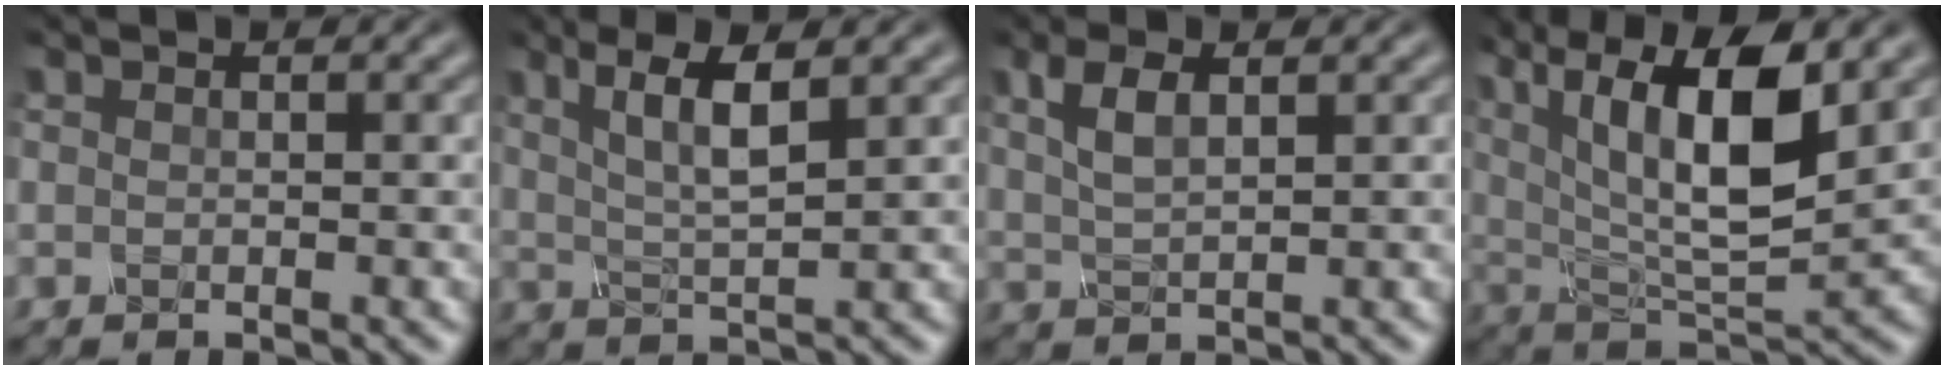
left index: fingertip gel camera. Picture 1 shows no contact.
{"total": 4.5, "force": [1.8, 1.1, 4.0], "torque": [-0.078, -0.005, 0.033]}
{"total": 3.0, "force": [1.1, 1.1, 2.5], "torque": [-0.057, 0.001, 0.023]}
{"total": 12.3, "force": [4.9, 4.5, 10.4], "torque": [-0.187, 0.001, 0.085]}